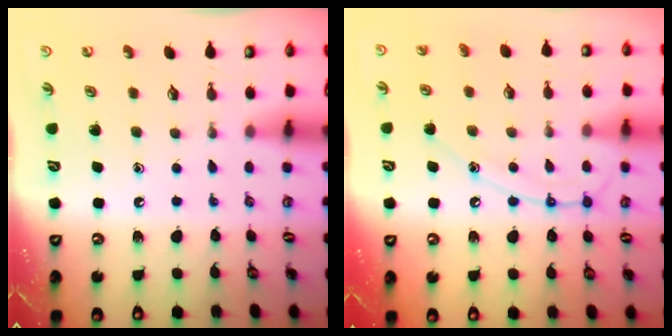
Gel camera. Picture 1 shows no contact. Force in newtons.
{"total": 11.0, "press": 11.0, "slide": 1.0}